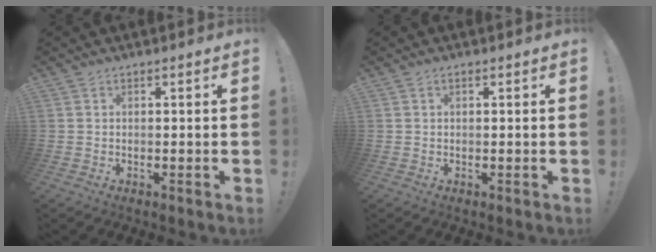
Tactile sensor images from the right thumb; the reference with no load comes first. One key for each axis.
{"total": 0.6, "fx": 0.3, "fy": 0.4, "fz": 0.4, "tx": -0.005, "ty": 0.000, "tz": 0.004}